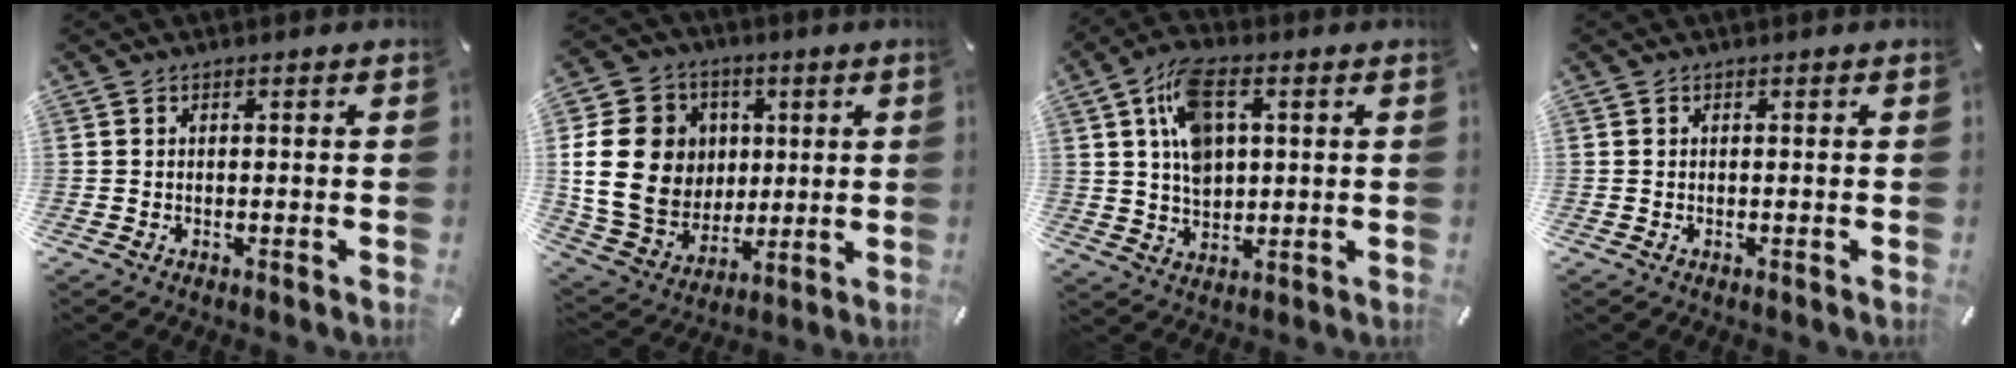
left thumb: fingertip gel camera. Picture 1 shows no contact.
{"total": 18.9, "force": [2.3, 16.6, 8.8], "torque": [-0.169, 0.001, 0.051]}
{"total": 10.4, "force": [2.9, 6.7, 7.4], "torque": [-0.141, 0.003, 0.052]}
{"total": 0.0}